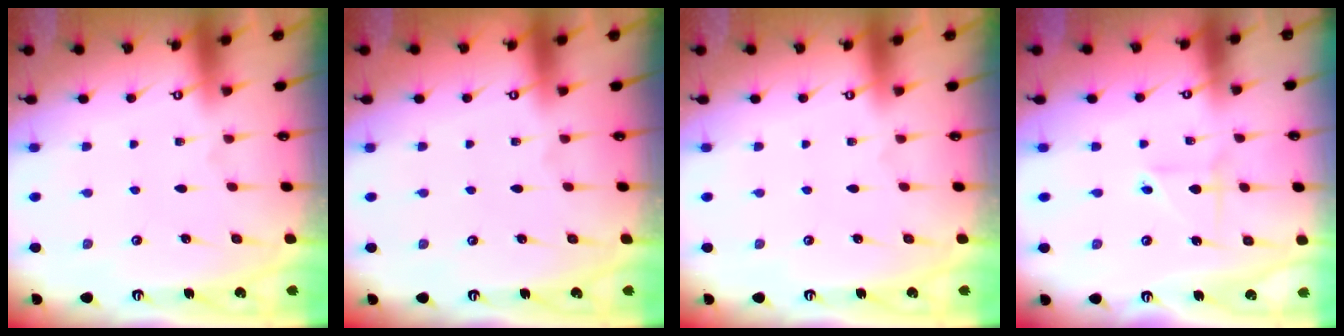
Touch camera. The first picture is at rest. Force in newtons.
{"total": 0.0}
{"total": 0.0}
{"total": 2.1, "press": 2.1, "slide": 0.6}